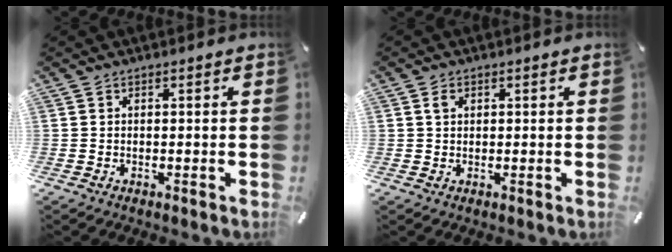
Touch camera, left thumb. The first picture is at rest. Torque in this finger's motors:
{"motor_torque": [0.16, 0.37, -0.03, -0.02, 0.00]}